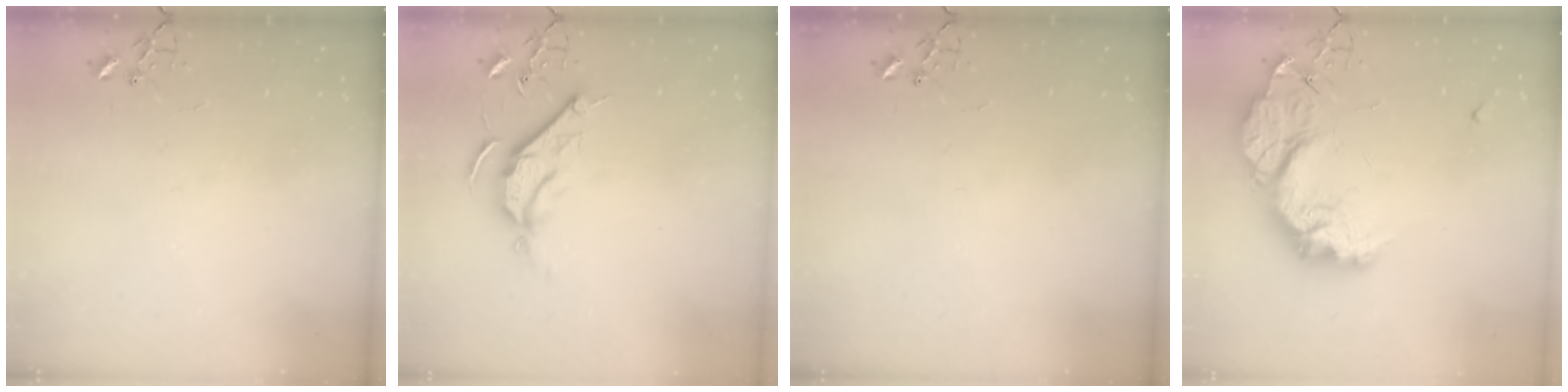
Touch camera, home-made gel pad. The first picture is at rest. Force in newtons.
{"total": 9.1, "press": 9.1, "slide": 0.1}
{"total": 0.0}
{"total": 25.2, "press": 25.1, "slide": 2.0}